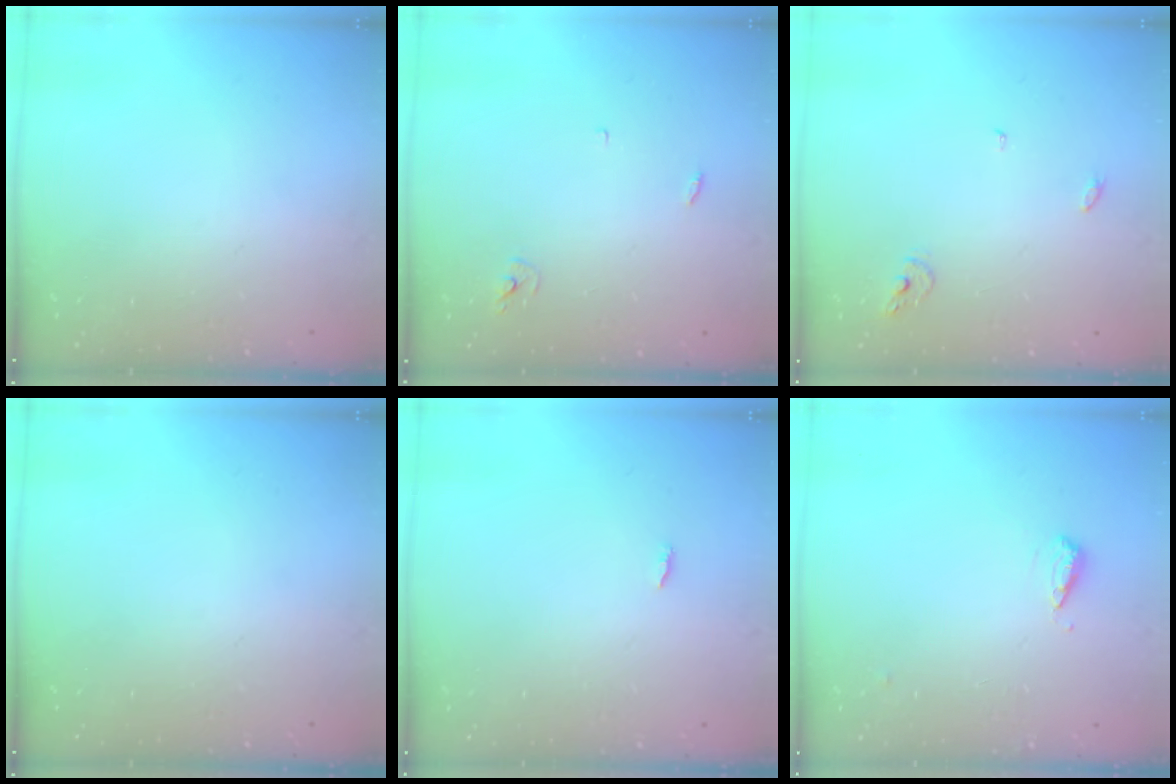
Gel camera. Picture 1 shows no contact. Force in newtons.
{"total": 2.4, "press": 2.4, "slide": 0.2}
{"total": 5.2, "press": 5.2, "slide": 0.4}
{"total": 0.0}
{"total": 1.8, "press": 1.8, "slide": 0.2}
{"total": 8.3, "press": 8.3, "slide": 0.9}